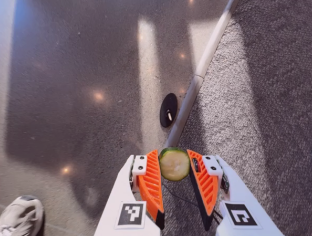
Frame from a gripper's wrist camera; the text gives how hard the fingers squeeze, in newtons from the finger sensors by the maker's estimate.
{"total": 6.6, "left": 6.3, "right": 6.8}